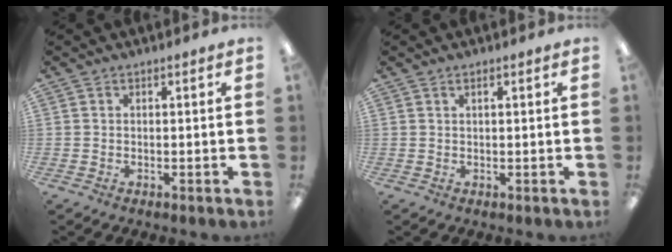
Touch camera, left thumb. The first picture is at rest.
{"total": 0.9, "force": [0.6, 0.3, 0.6], "torque": [-0.014, 0.001, 0.011]}